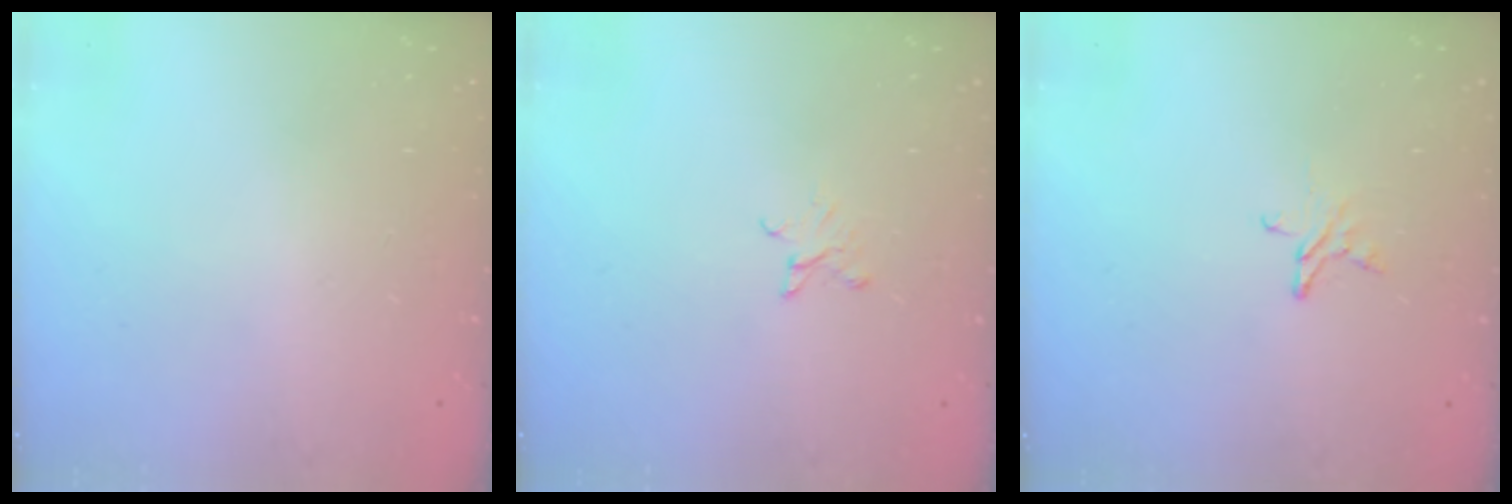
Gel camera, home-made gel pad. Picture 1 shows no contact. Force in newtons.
{"total": 2.6, "press": 2.6, "slide": 0.3}
{"total": 4.0, "press": 4.0, "slide": 0.3}